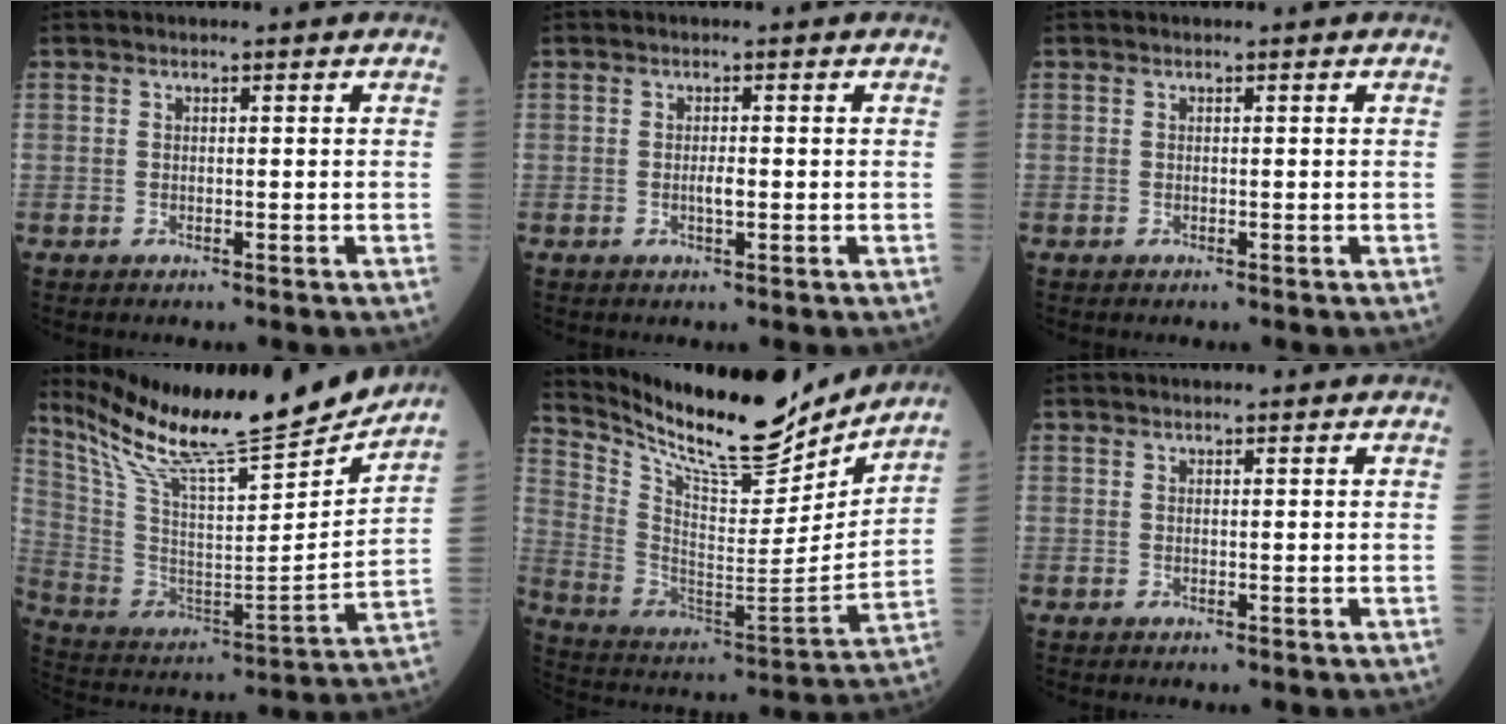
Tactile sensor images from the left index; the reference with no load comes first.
{"total": 1.4, "force": [-0.2, 0.2, 1.4], "torque": [-0.028, -0.001, -0.003]}
{"total": 0.0}
{"total": 24.3, "force": [21.4, 1.4, 11.4], "torque": [-0.212, -0.049, 0.346]}
{"total": 21.3, "force": [18.9, 4.1, 9.0], "torque": [-0.171, -0.033, 0.305]}
{"total": 1.8, "force": [1.6, 0.1, 0.7], "torque": [-0.007, 0.022, 0.024]}